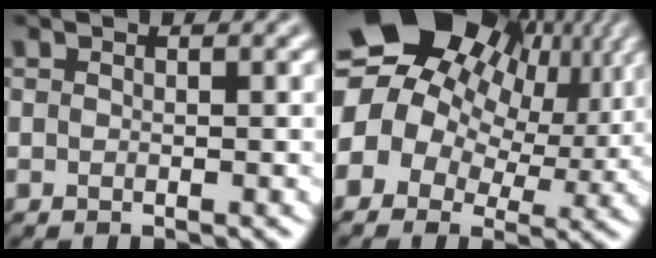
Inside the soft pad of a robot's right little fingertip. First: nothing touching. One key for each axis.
{"total": 19.1, "fx": 5.9, "fy": 14.4, "fz": 11.1, "tx": -0.201, "ty": 0.038, "tz": 0.081}